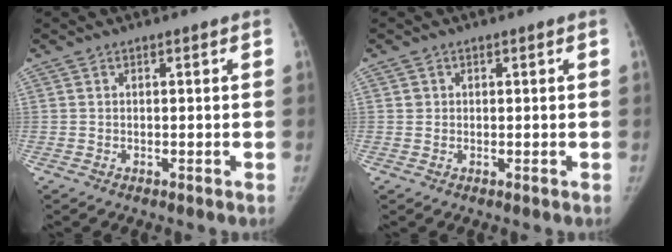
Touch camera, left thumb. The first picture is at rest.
{"total": 0.0}